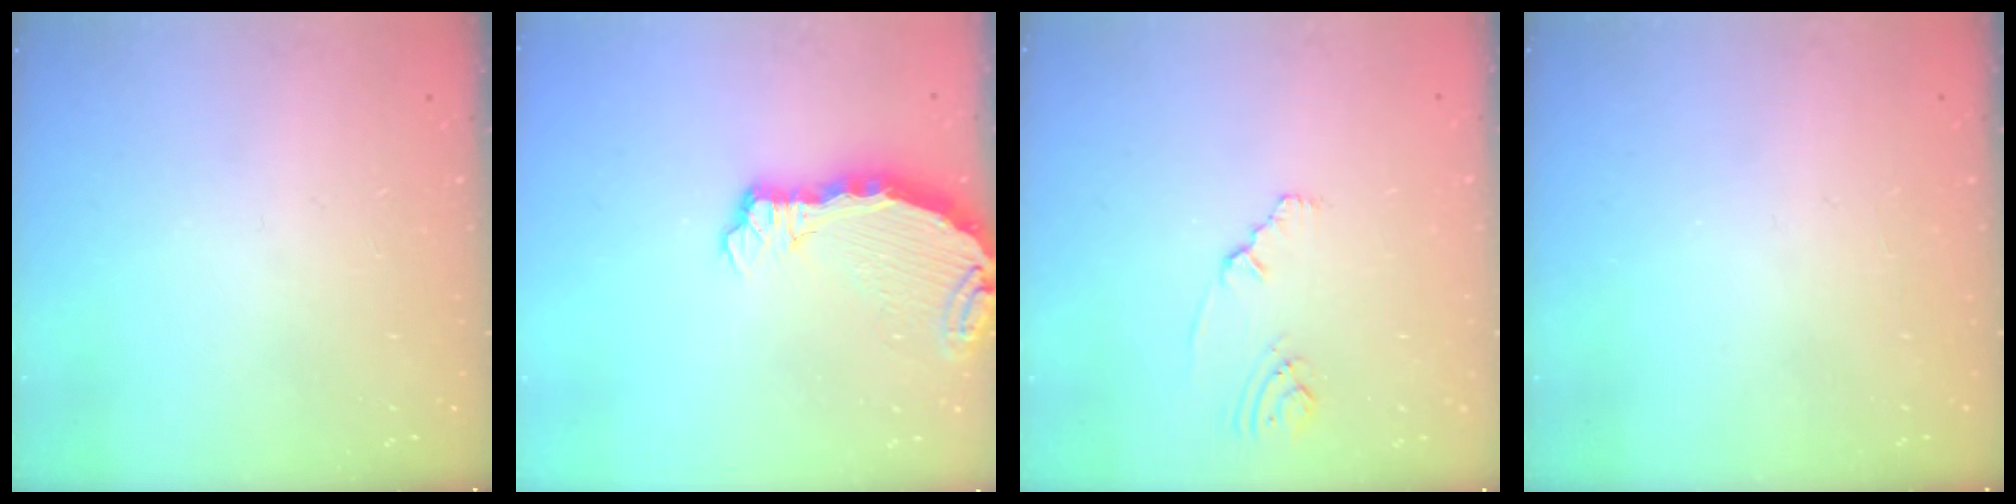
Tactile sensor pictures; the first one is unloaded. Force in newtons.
{"total": 5.7, "press": 5.6, "slide": 0.6}
{"total": 1.7, "press": 1.7, "slide": 0.4}
{"total": 0.0}